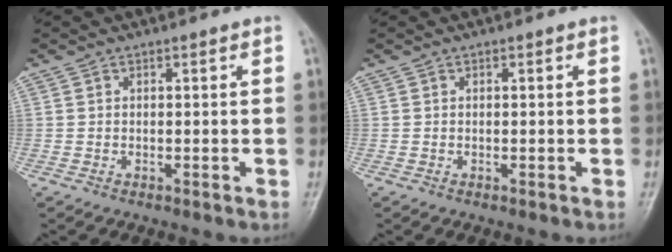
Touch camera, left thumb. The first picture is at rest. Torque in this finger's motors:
{"motor_torque": [-0.04, 0.05, -0.06, 0.06, 0.00]}